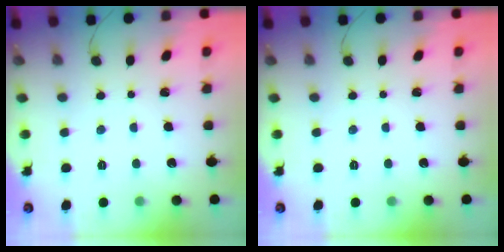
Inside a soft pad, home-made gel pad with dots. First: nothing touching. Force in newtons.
{"total": 0.0}